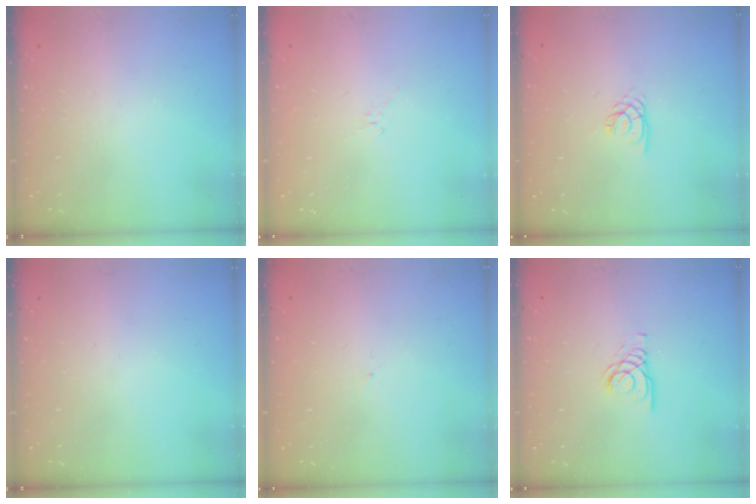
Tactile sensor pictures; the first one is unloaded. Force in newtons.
{"total": 2.1, "press": 2.0, "slide": 0.6}
{"total": 2.1, "press": 2.1, "slide": 0.4}
{"total": 0.0}
{"total": 0.8, "press": 0.8, "slide": 0.1}
{"total": 2.8, "press": 2.8, "slide": 0.3}